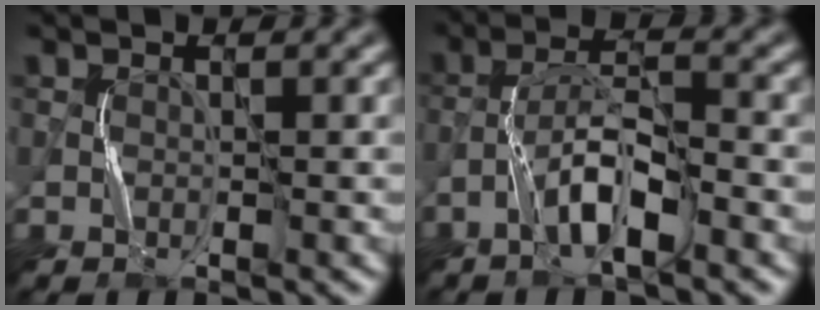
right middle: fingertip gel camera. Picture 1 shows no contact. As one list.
[{"total": 4.8, "force": [-2.7, 1.0, 3.8], "torque": [-0.072, 0.015, -0.053]}]